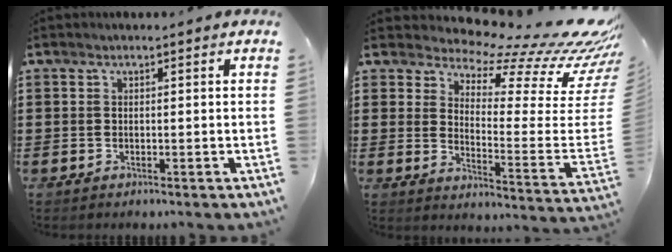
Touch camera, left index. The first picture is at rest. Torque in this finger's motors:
{"motor_torque": [2.14, 0.00, 0.25, 0.01]}